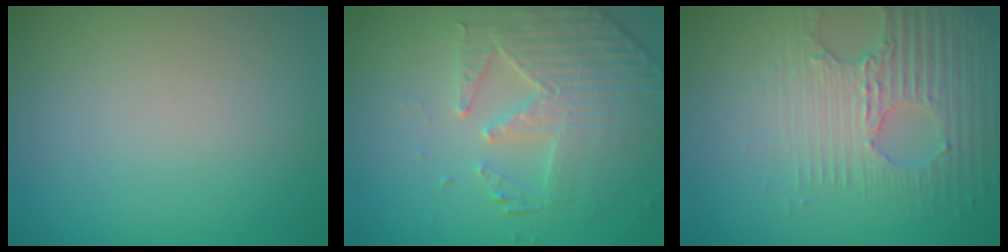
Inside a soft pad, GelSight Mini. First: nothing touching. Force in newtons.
{"total": 4.4, "press": 3.8, "slide": 2.2}
{"total": 3.9, "press": 3.8, "slide": 1.1}